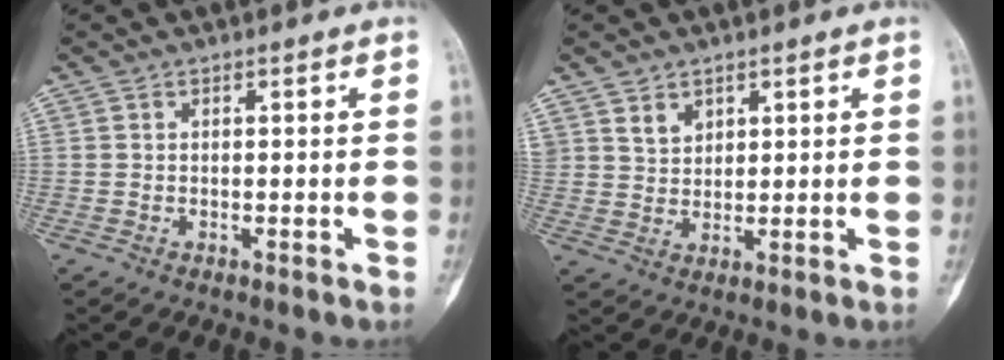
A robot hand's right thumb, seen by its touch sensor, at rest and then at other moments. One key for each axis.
{"total": 3.6, "fx": 2.3, "fy": 2.4, "fz": 1.2, "tx": -0.006, "ty": -0.020, "tz": 0.049}